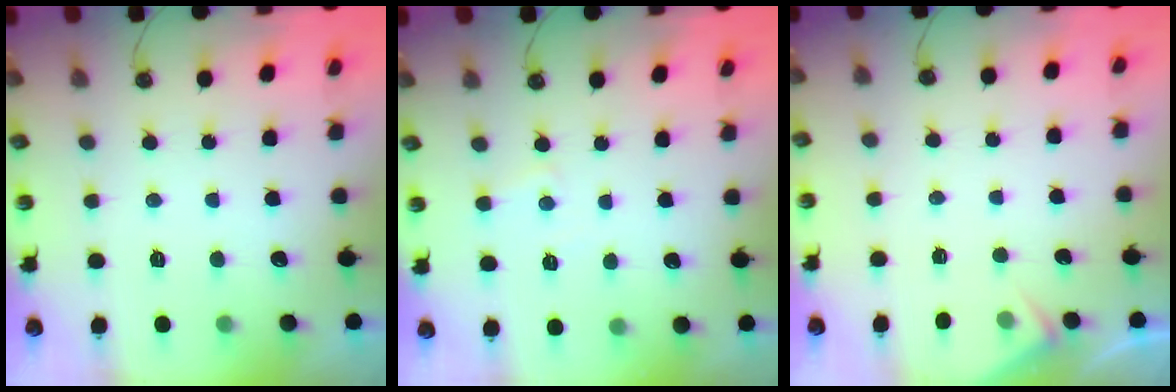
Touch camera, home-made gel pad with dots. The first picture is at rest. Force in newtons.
{"total": 3.8, "press": 3.7, "slide": 0.5}
{"total": 3.5, "press": 3.5, "slide": 0.6}